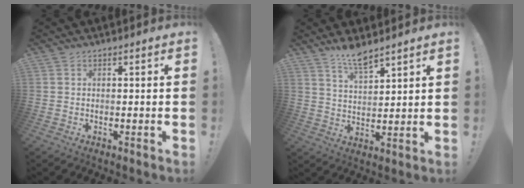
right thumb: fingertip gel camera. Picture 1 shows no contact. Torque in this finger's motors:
{"motor_torque": [-0.89, 0.78, 0.80, 0.30, -0.01]}